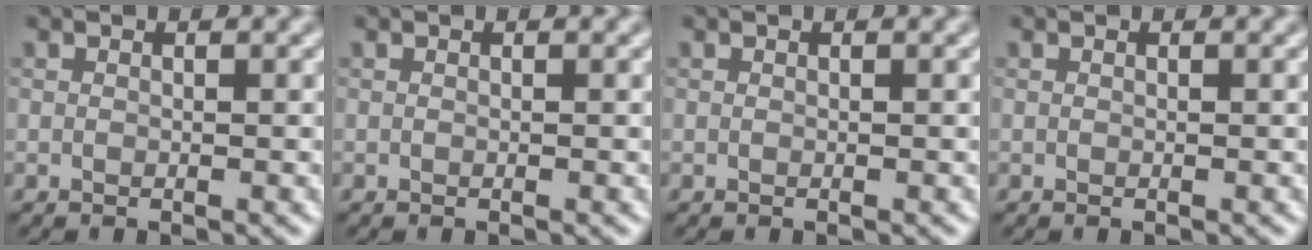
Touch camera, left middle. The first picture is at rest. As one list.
[{"total": 0.0}, {"total": 0.0}, {"total": 0.0}]